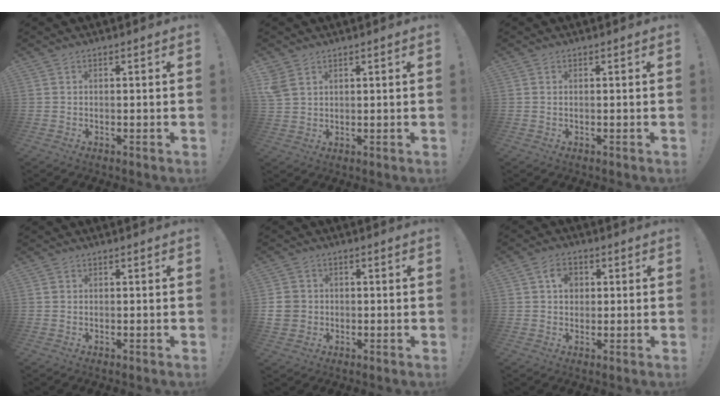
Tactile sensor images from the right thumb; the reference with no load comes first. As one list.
[{"total": 4.8, "force": [2.7, 3.3, 2.3], "torque": [-0.048, -0.001, 0.057]}, {"total": 0.0}, {"total": 0.8, "force": [0.3, 0.7, -0.1], "torque": [-0.003, 0.005, 0.008]}, {"total": 6.5, "force": [-0.1, 6.0, 2.4], "torque": [-0.044, 0.006, 0.002]}, {"total": 5.8, "force": [1.5, 4.5, 3.2], "torque": [-0.046, 0.006, 0.026]}]